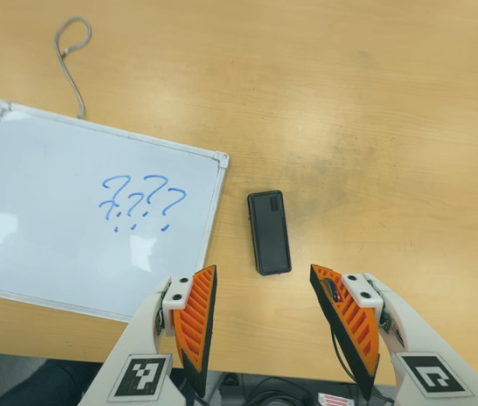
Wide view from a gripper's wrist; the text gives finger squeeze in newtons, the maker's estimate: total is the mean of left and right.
{"total": 0.0}